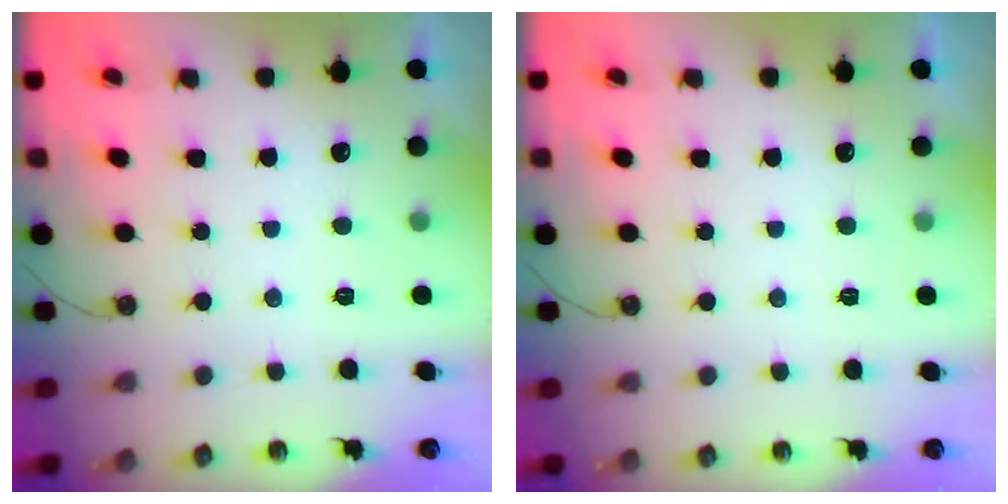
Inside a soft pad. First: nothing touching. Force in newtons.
{"total": 2.7, "press": 2.7, "slide": 0.4}